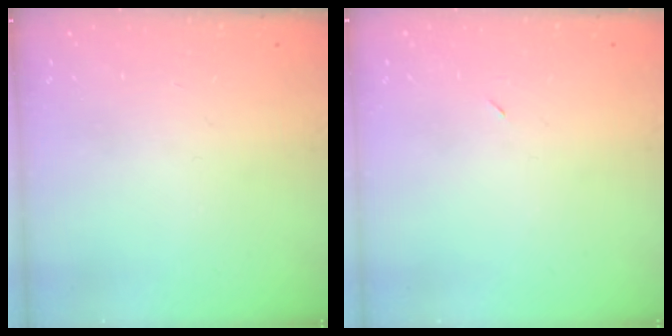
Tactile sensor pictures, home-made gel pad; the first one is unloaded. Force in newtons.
{"total": 2.3, "press": 2.0, "slide": 1.2}